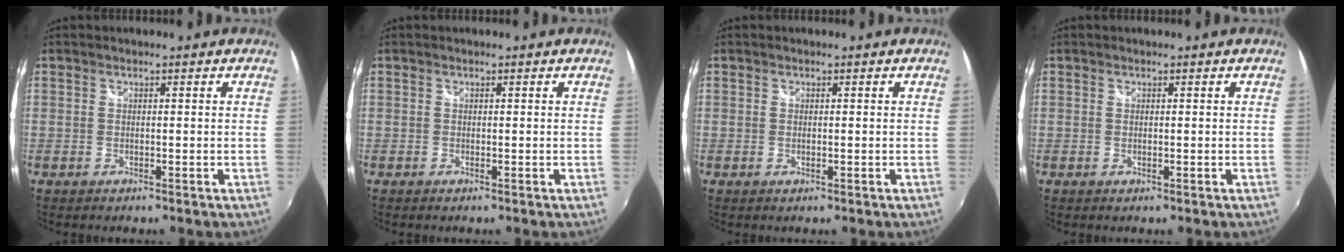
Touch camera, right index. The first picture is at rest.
{"total": 0.0}
{"total": 0.0}
{"total": 0.0}